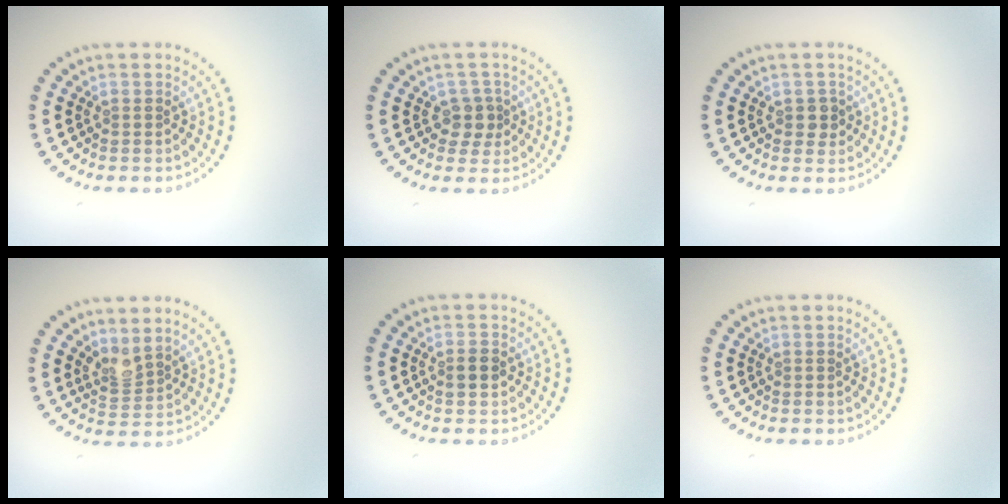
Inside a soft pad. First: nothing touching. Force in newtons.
{"total": 2.0, "press": 1.7, "slide": 1.1}
{"total": 1.3, "press": 1.3, "slide": 0.3}
{"total": 2.1, "press": 1.6, "slide": 1.4}
{"total": 1.2, "press": 1.2, "slide": 0.0}
{"total": 0.0}